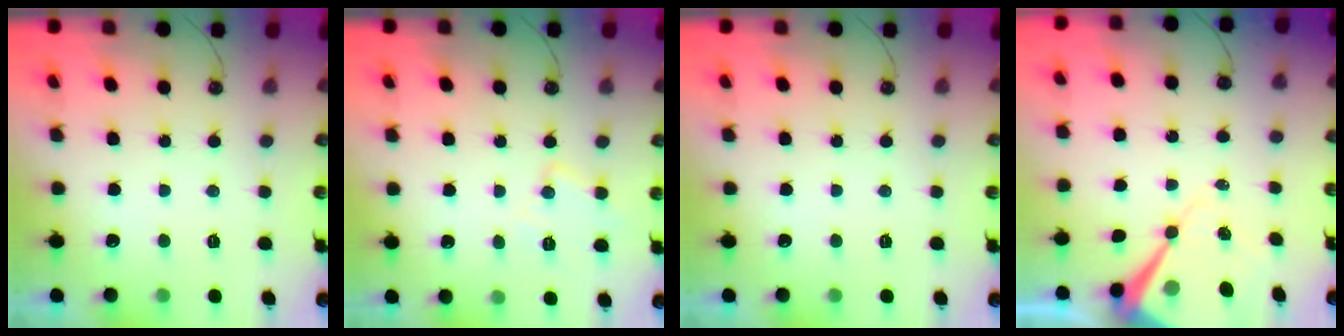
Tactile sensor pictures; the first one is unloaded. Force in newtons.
{"total": 8.4, "press": 8.4, "slide": 0.7}
{"total": 0.0}
{"total": 11.6, "press": 11.5, "slide": 0.8}